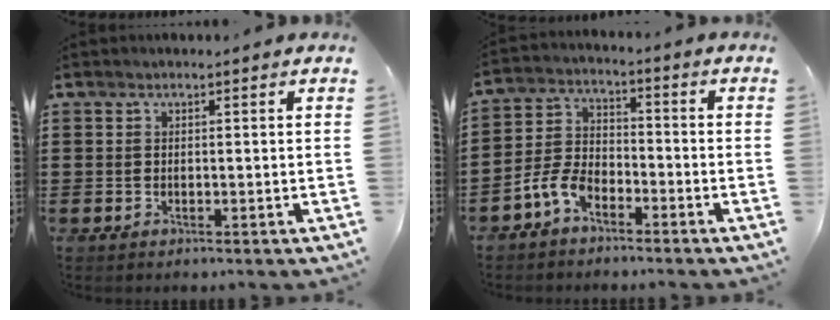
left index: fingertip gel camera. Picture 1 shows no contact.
{"total": 5.8, "force": [-4.1, 2.9, 2.9], "torque": [-0.085, 0.005, -0.086]}